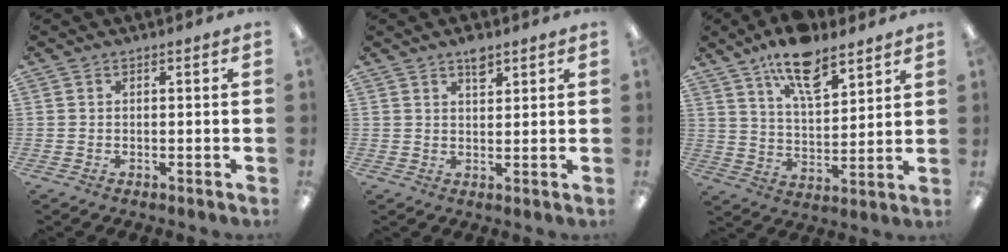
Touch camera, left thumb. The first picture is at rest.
{"total": 3.9, "force": [2.7, 1.8, 2.1], "torque": [-0.022, -0.010, 0.044]}
{"total": 13.3, "force": [9.6, 5.1, 7.7], "torque": [-0.123, -0.049, 0.167]}